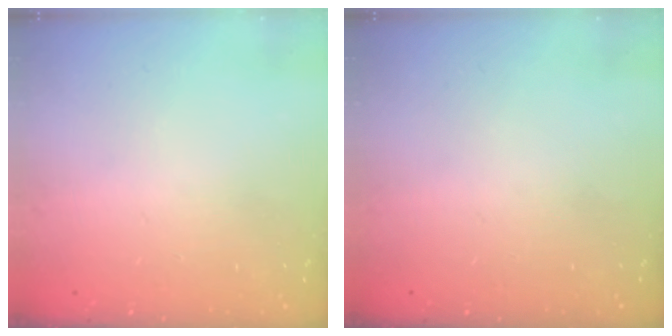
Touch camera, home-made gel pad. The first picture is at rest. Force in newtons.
{"total": 0.0}